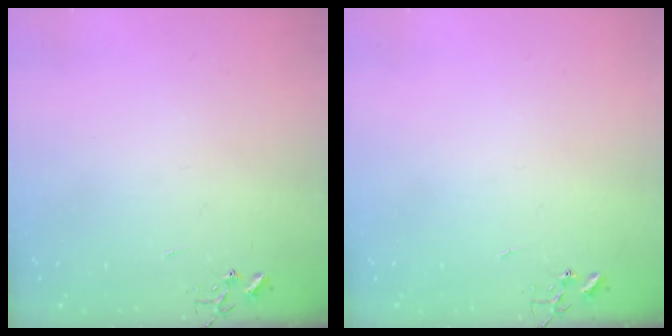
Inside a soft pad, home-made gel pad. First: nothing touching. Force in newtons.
{"total": 0.0}